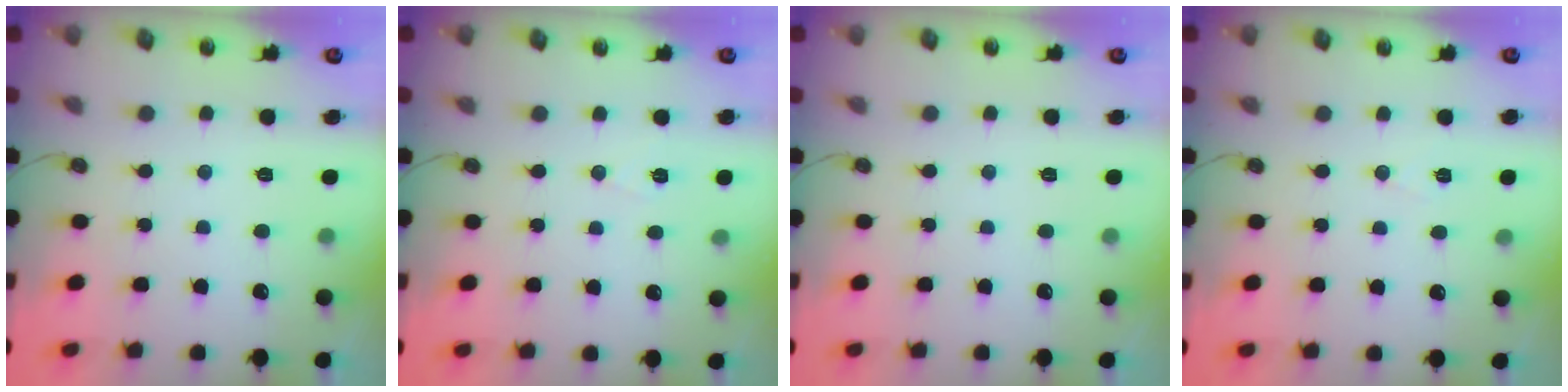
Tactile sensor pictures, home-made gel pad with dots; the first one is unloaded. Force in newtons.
{"total": 5.7, "press": 3.7, "slide": 4.4}
{"total": 0.0}
{"total": 5.3, "press": 3.0, "slide": 4.4}